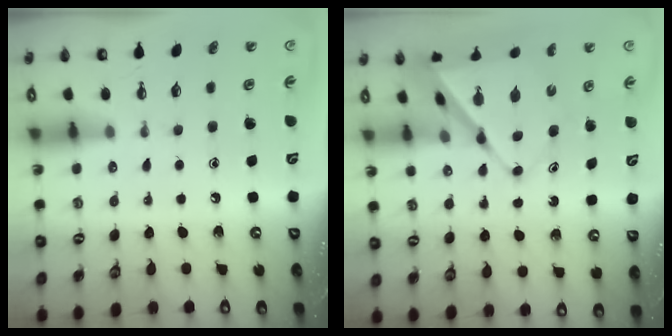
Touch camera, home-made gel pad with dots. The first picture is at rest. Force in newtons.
{"total": 9.3, "press": 9.3, "slide": 0.6}